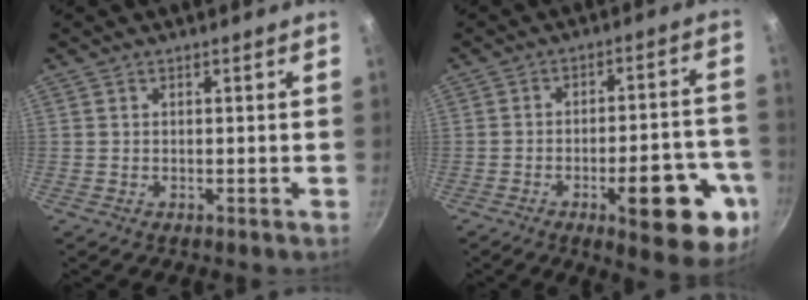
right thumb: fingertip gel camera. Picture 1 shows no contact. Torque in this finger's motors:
{"motor_torque": [2.12, 1.87, 1.66, -0.62, 0.36]}